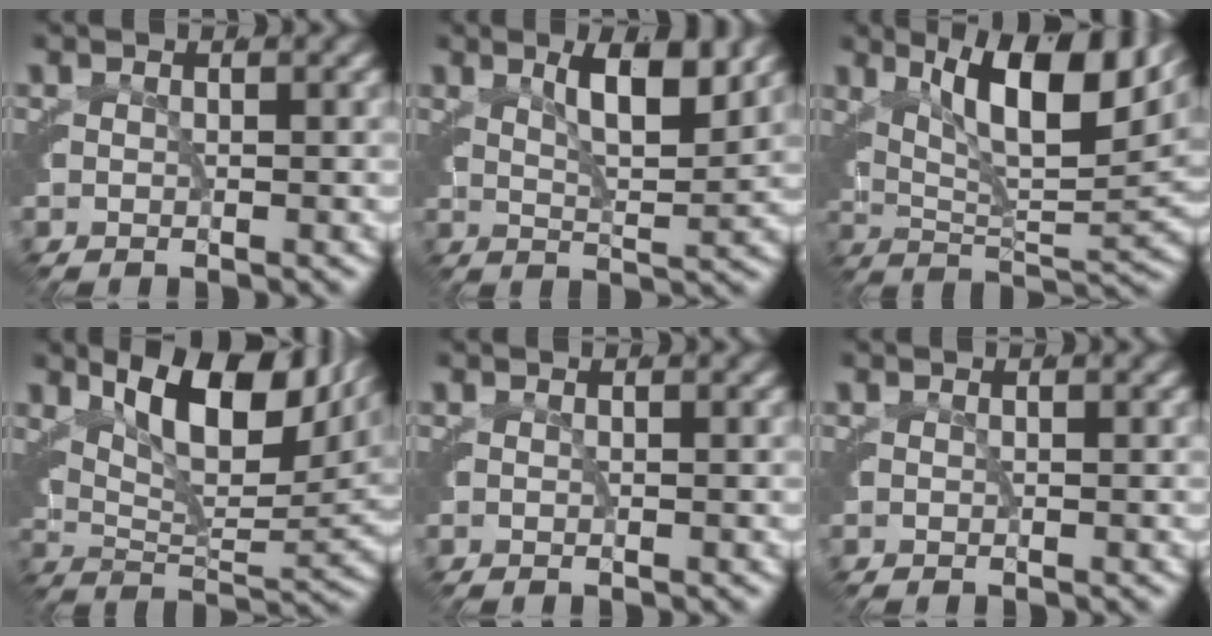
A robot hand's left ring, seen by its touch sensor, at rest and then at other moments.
{"total": 4.2, "force": [2.6, 0.3, 3.3], "torque": [-0.054, 0.004, 0.042]}
{"total": 10.0, "force": [5.4, 2.9, 7.8], "torque": [-0.122, 0.013, 0.076]}
{"total": 10.1, "force": [6.2, 3.4, 7.3], "torque": [-0.109, 0.014, 0.090]}
{"total": 0.0}
{"total": 0.0}